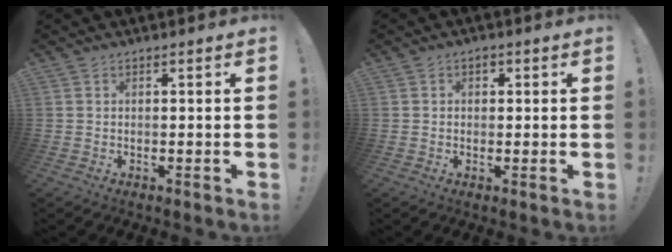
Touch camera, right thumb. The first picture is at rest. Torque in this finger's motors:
{"motor_torque": [-0.19, 0.38, 0.07, 0.07, 0.02]}